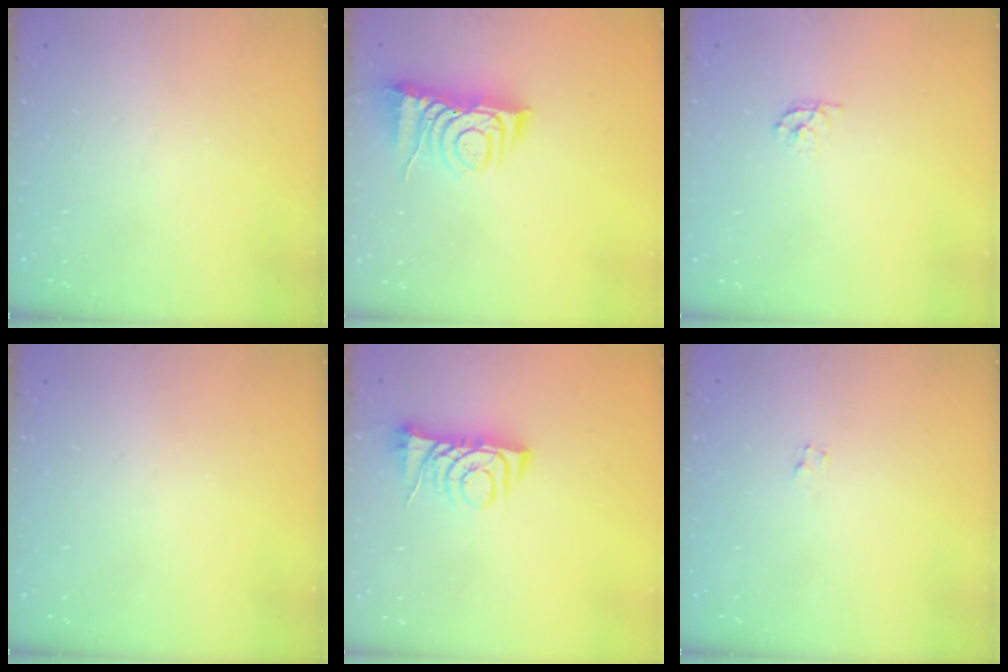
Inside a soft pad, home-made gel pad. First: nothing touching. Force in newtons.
{"total": 7.6, "press": 7.5, "slide": 0.9}
{"total": 4.5, "press": 4.5, "slide": 0.3}
{"total": 0.0}
{"total": 7.6, "press": 7.6, "slide": 0.9}
{"total": 2.0, "press": 2.0, "slide": 0.2}